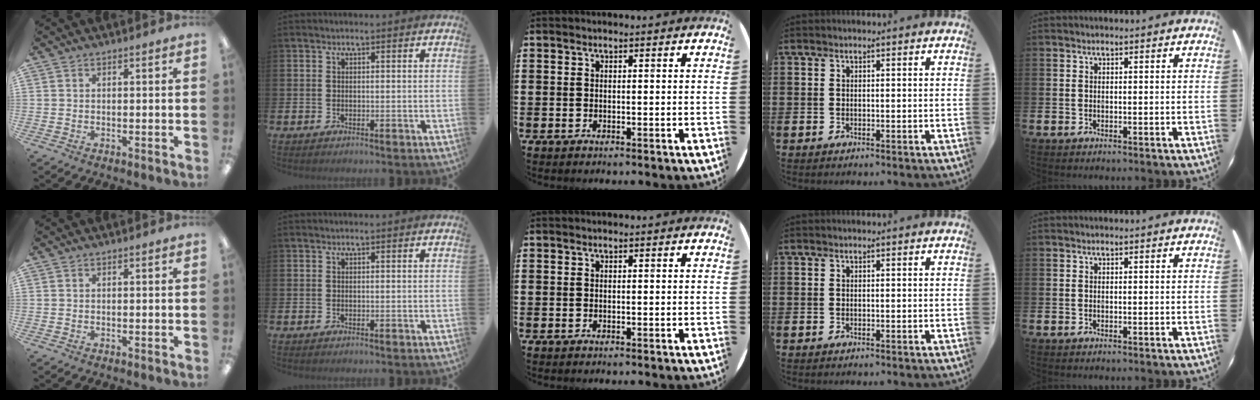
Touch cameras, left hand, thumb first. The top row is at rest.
{}